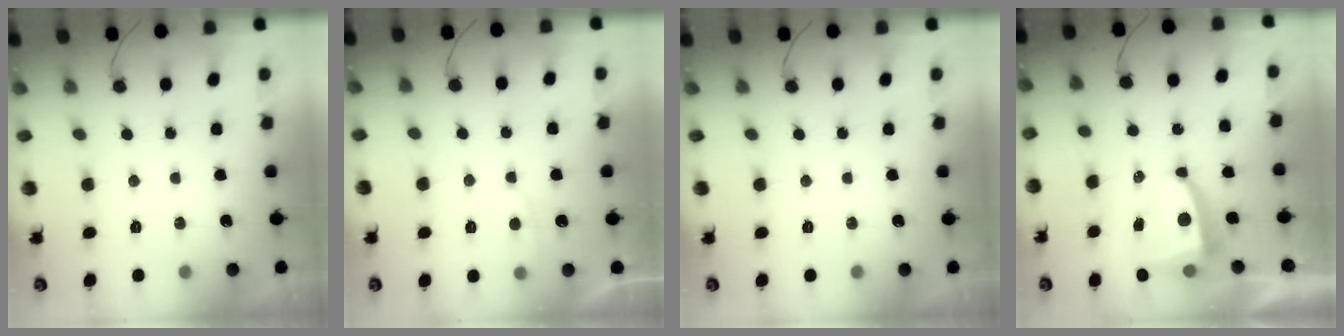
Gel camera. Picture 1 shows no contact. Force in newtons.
{"total": 5.0, "press": 5.0, "slide": 0.6}
{"total": 0.0}
{"total": 5.5, "press": 5.5, "slide": 0.9}